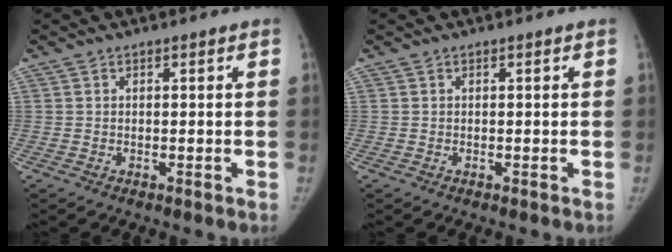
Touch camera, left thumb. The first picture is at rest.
{"total": 0.0}